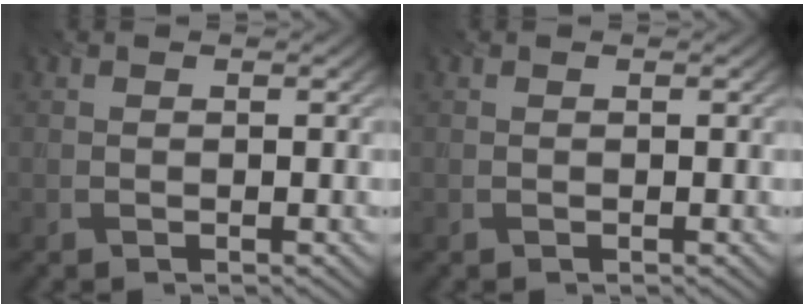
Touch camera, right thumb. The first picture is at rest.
{"total": 0.0}